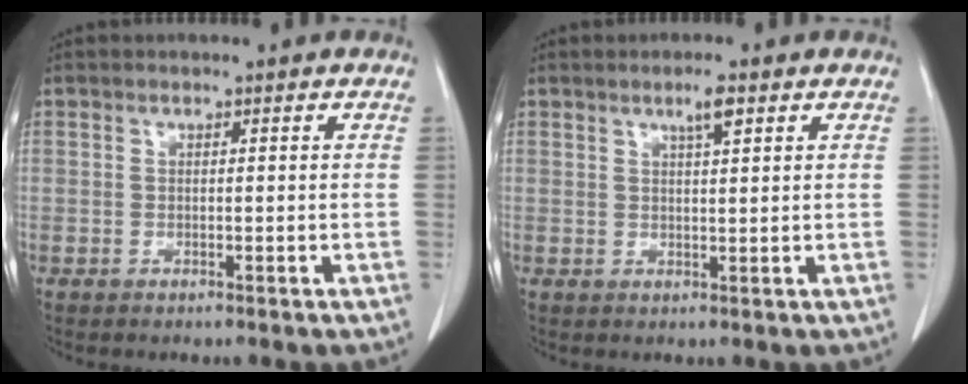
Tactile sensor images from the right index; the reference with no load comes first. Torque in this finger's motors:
{"motor_torque": [0.04, 0.06, 0.02, 0.01]}